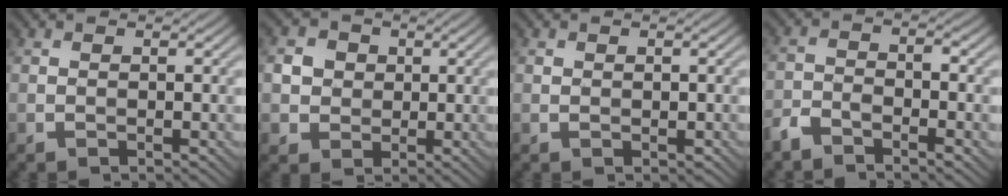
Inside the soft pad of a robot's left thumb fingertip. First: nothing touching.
{"total": 4.5, "force": [0.7, 4.2, 1.6], "torque": [-0.054, 0.001, 0.006]}
{"total": 0.9, "force": [0.1, 0.8, 0.4], "torque": [-0.009, -0.004, 0.004]}
{"total": 4.0, "force": [-3.0, 1.1, 2.3], "torque": [-0.047, -0.003, -0.070]}